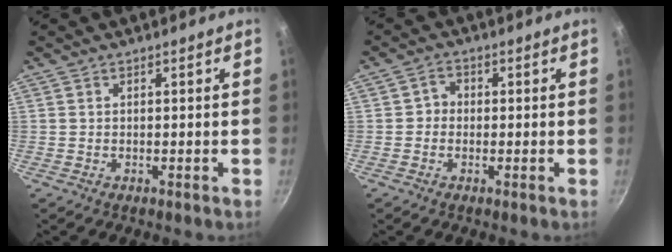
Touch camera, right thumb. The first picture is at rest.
{"total": 2.4, "force": [-0.4, 2.2, 1.0], "torque": [-0.003, 0.009, -0.012]}